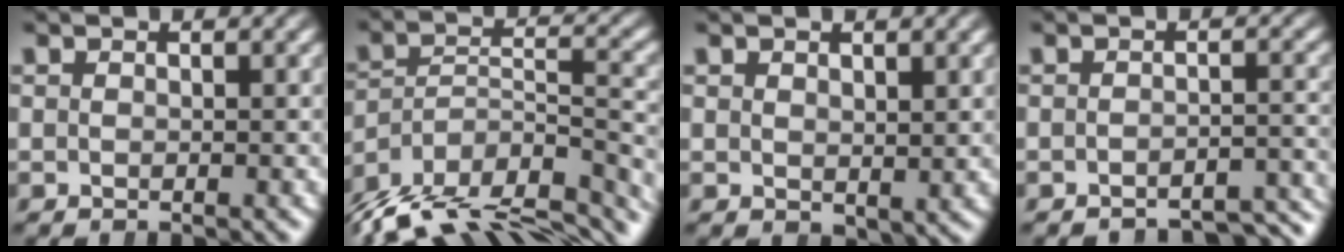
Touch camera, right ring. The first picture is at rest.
{"total": 13.2, "force": [-9.4, 6.7, 6.3], "torque": [-0.109, -0.050, -0.130]}
{"total": 1.1, "force": [0.6, 0.4, 0.7], "torque": [-0.001, -0.006, 0.021]}
{"total": 4.5, "force": [-4.4, 0.6, 1.0], "torque": [-0.004, -0.008, -0.068]}